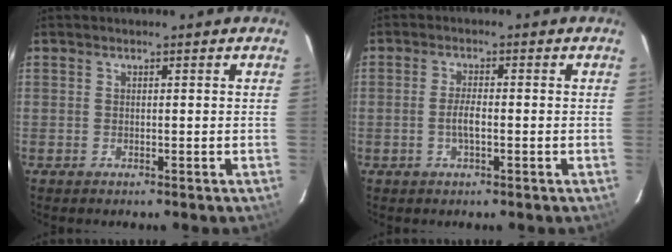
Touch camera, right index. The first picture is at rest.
{"total": 2.8, "force": [-0.8, 0.7, 2.6], "torque": [-0.051, -0.001, -0.014]}